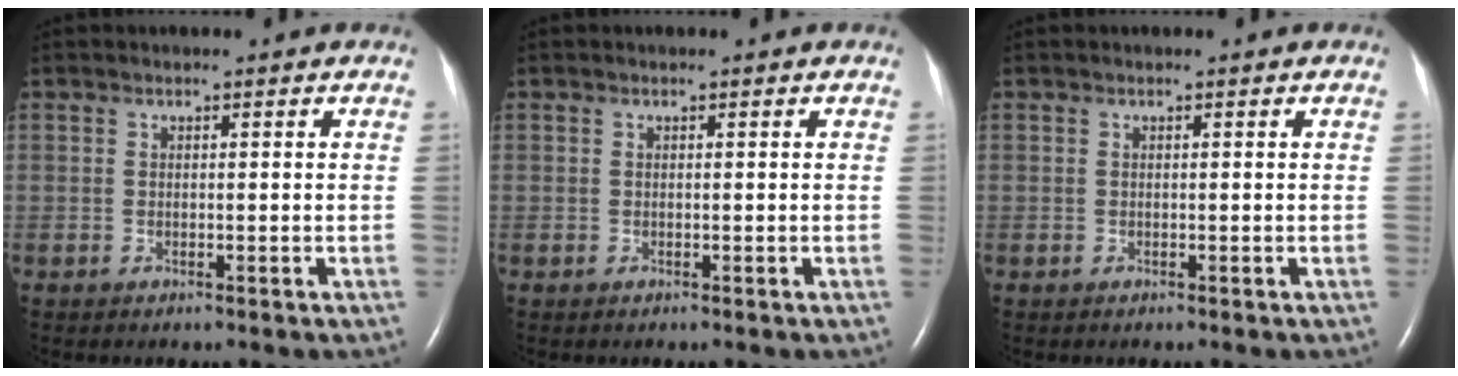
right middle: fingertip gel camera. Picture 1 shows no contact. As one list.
[{"total": 0.0}, {"total": 0.0}]